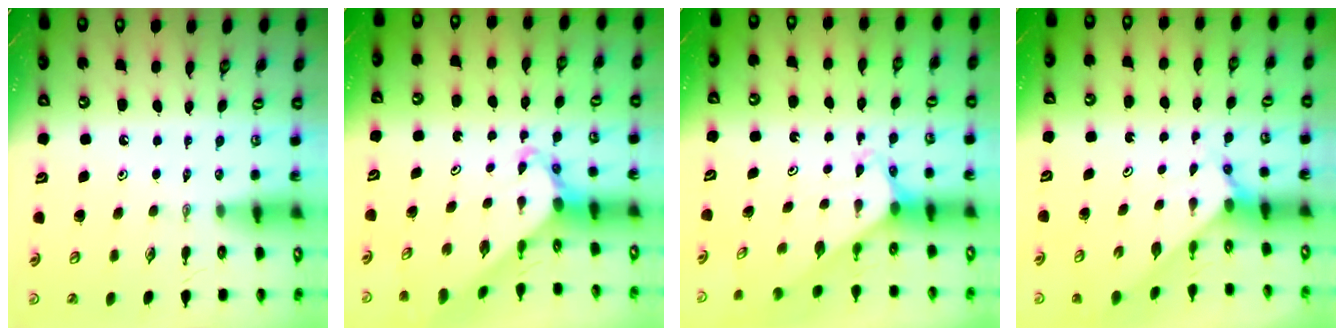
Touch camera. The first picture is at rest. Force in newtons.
{"total": 4.6, "press": 4.5, "slide": 0.4}
{"total": 2.7, "press": 2.7, "slide": 0.2}
{"total": 2.6, "press": 2.6, "slide": 0.3}